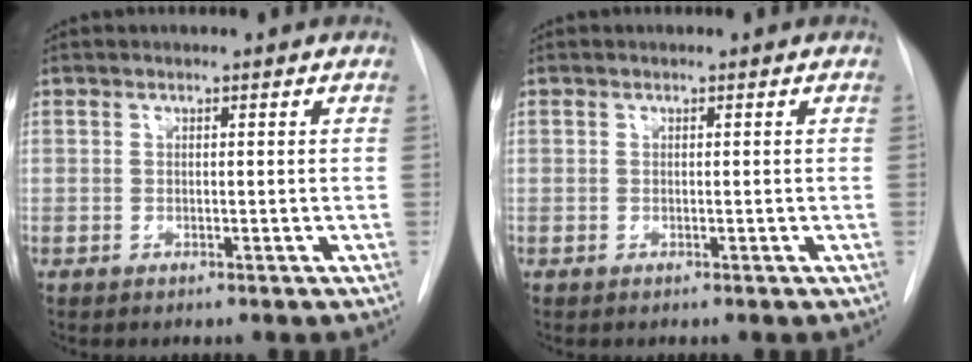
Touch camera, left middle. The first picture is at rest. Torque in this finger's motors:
{"motor_torque": [-0.06, 0.06, 0.00, 0.00]}